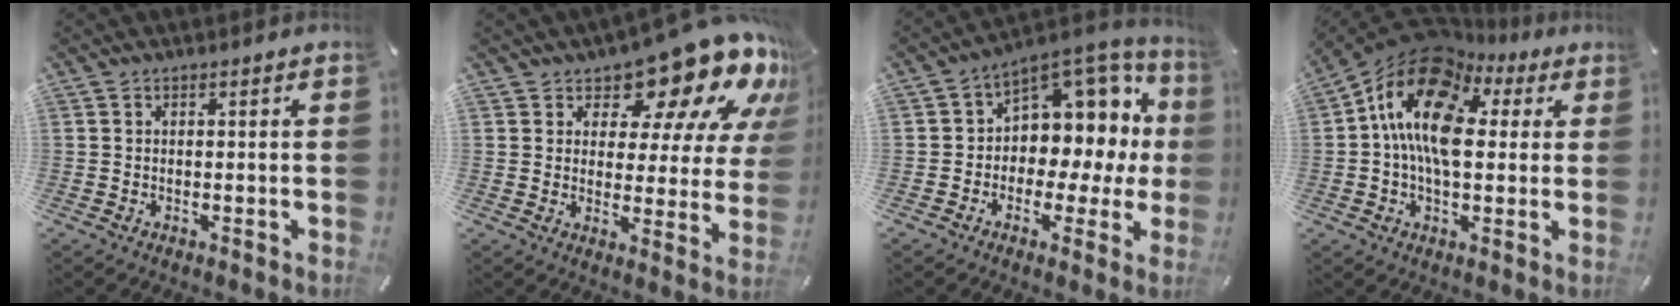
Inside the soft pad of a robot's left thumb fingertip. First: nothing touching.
{"total": 16.6, "force": [12.6, 6.9, 8.3], "torque": [-0.121, -0.097, 0.209]}
{"total": 10.3, "force": [3.5, 8.1, 5.3], "torque": [-0.065, -0.052, 0.063]}
{"total": 16.2, "force": [2.8, 10.6, 11.9], "torque": [-0.228, -0.014, 0.042]}